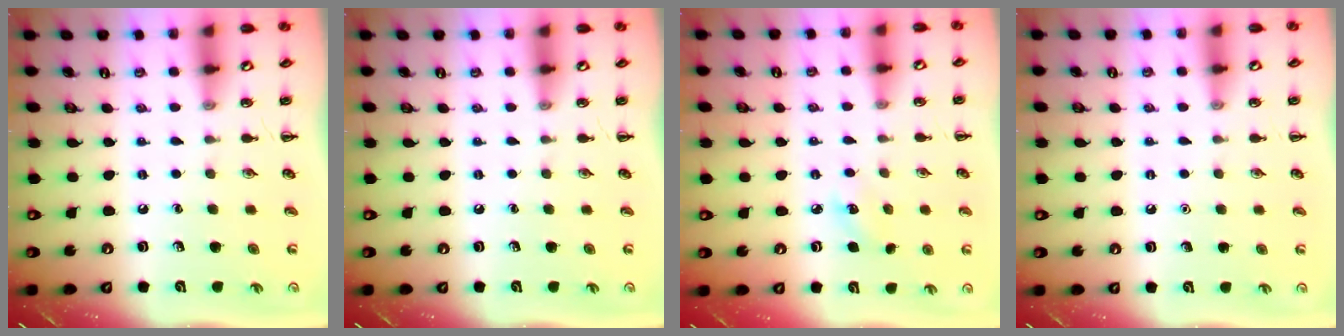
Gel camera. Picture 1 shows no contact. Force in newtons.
{"total": 0.0}
{"total": 4.5, "press": 4.3, "slide": 1.2}
{"total": 1.6, "press": 1.6, "slide": 0.1}